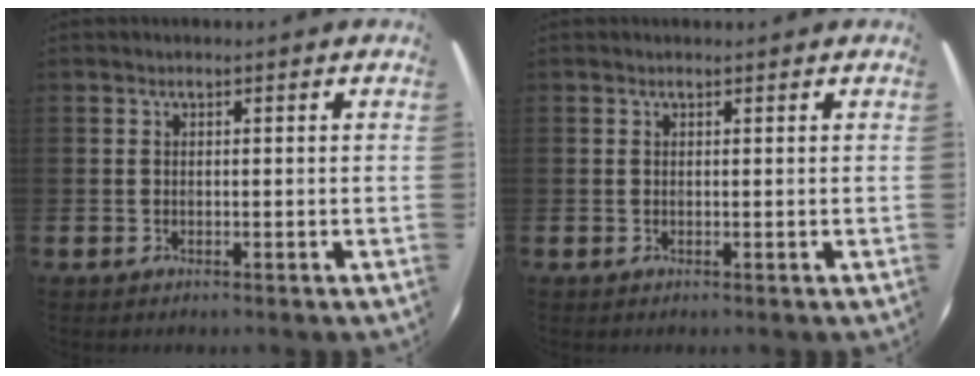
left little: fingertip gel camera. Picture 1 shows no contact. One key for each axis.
{"total": 0.0}